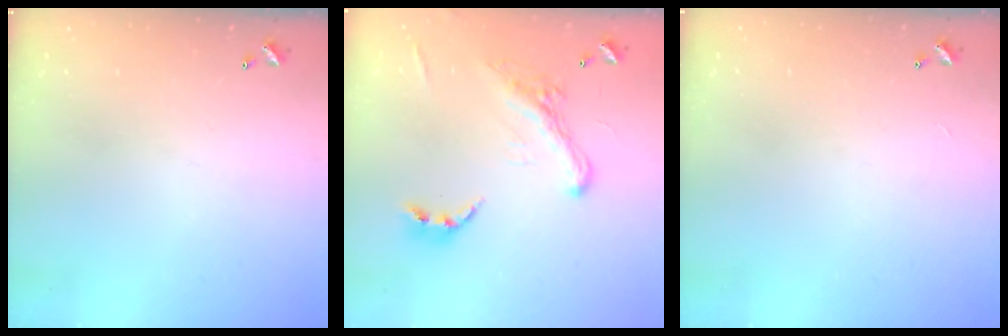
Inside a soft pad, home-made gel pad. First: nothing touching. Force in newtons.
{"total": 5.1, "press": 4.9, "slide": 1.4}
{"total": 2.6, "press": 2.6, "slide": 0.3}